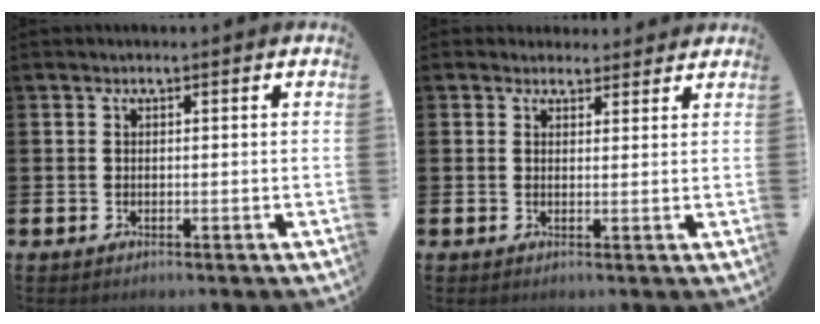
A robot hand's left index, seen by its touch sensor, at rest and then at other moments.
{"total": 2.5, "force": [2.3, 0.9, -0.2], "torque": [0.009, -0.010, 0.040]}